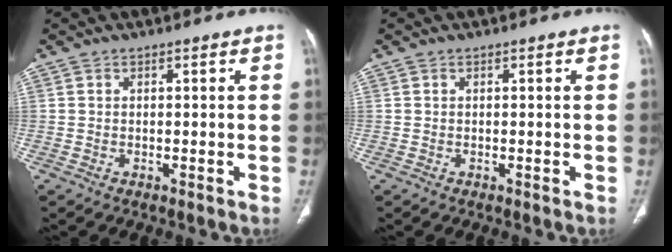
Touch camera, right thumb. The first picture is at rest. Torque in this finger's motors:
{"motor_torque": [0.00, 0.00, -0.06, 0.04, 0.02]}